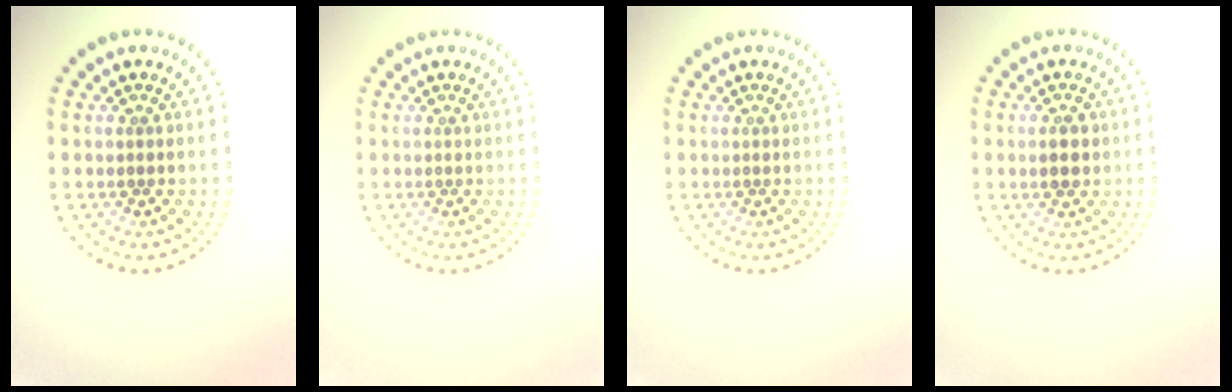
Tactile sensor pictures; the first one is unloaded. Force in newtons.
{"total": 0.0}
{"total": 0.0}
{"total": 1.9, "press": 1.9, "slide": 0.2}